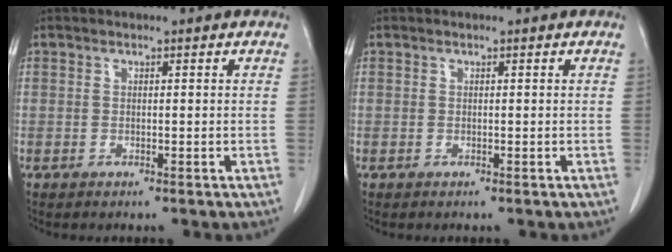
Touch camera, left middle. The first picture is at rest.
{"total": 0.0}